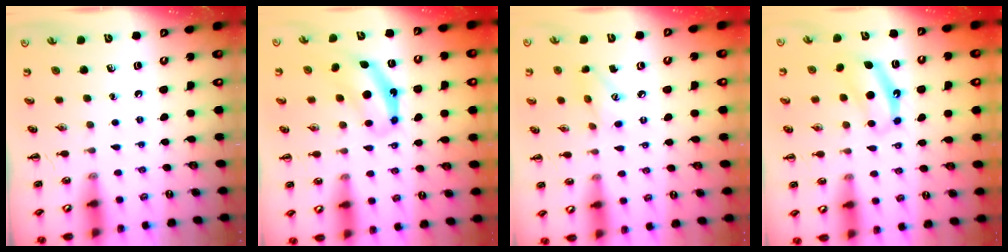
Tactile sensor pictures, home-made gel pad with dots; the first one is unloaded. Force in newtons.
{"total": 7.0, "press": 7.0, "slide": 0.1}
{"total": 7.2, "press": 7.2, "slide": 0.7}
{"total": 6.4, "press": 6.4, "slide": 1.0}